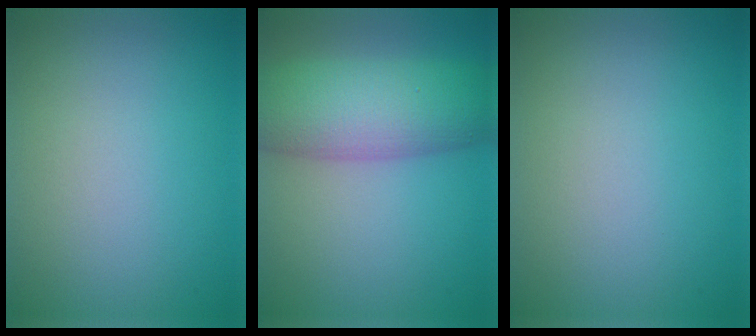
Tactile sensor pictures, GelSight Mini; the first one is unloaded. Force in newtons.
{"total": 8.5, "press": 8.5, "slide": 0.2}
{"total": 0.0}